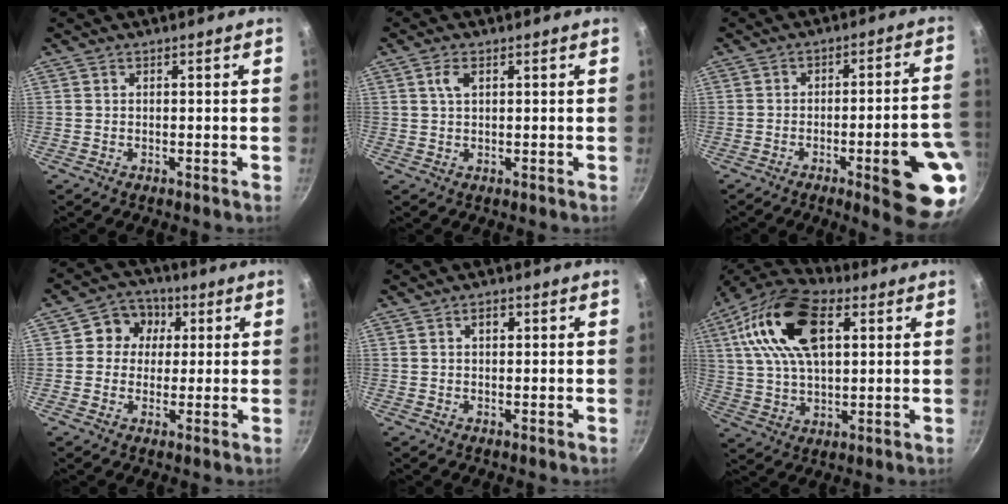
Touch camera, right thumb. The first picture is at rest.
{"total": 2.8, "force": [1.1, 1.4, 2.1], "torque": [-0.037, 0.000, 0.022]}
{"total": 15.3, "force": [-5.8, 2.9, 13.8], "torque": [-0.146, 0.034, -0.073]}
{"total": 7.3, "force": [1.6, 6.6, 2.5], "torque": [0.000, 0.007, 0.011]}
{"total": 1.9, "force": [0.7, 1.2, 1.3], "torque": [-0.013, 0.003, 0.012]}
{"total": 20.2, "force": [6.5, 11.1, 15.5], "torque": [-0.279, 0.005, 0.106]}